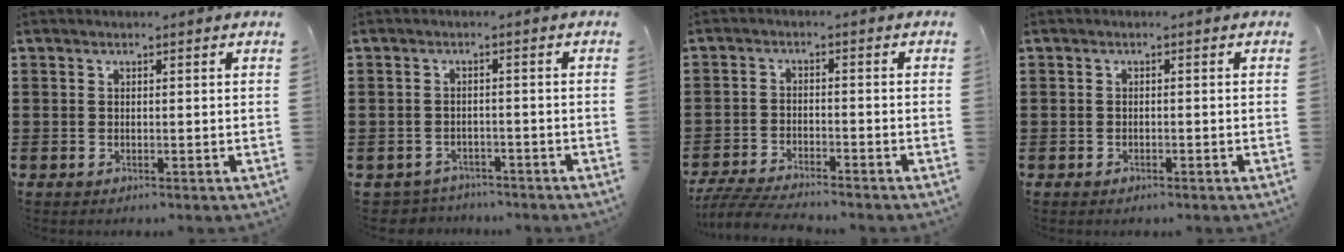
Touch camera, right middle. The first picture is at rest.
{"total": 2.5, "force": [-2.4, 0.7, -0.4], "torque": [-0.004, 0.001, -0.056]}
{"total": 4.9, "force": [-4.8, 0.4, 1.2], "torque": [-0.033, -0.005, -0.098]}
{"total": 0.8, "force": [-0.7, 0.4, 0.2], "torque": [-0.005, 0.000, -0.015]}